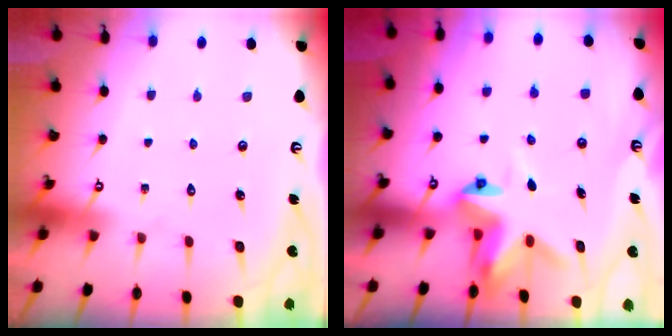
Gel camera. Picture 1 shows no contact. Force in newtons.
{"total": 4.6, "press": 4.6, "slide": 0.2}